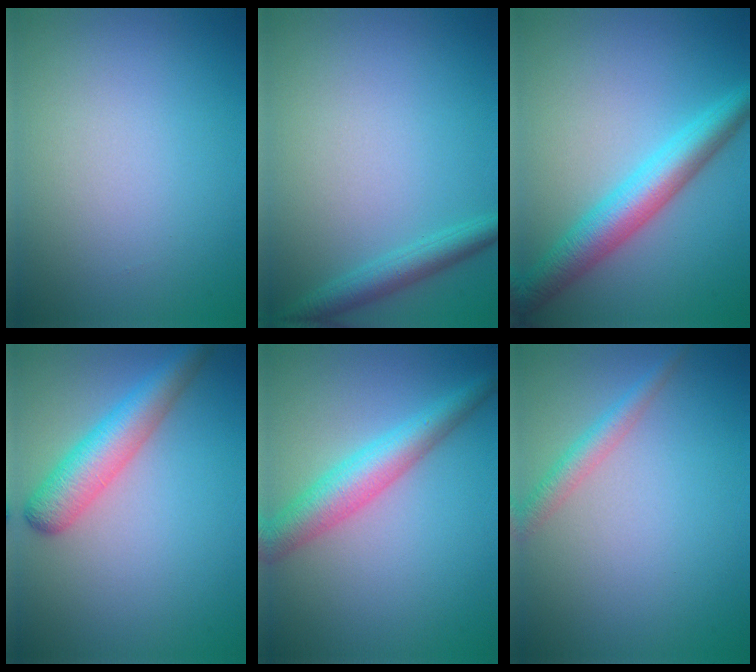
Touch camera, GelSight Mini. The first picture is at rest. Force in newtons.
{"total": 2.5, "press": 2.5, "slide": 0.1}
{"total": 5.6, "press": 5.6, "slide": 0.1}
{"total": 4.7, "press": 4.7, "slide": 0.2}
{"total": 4.6, "press": 4.6, "slide": 0.1}
{"total": 2.1, "press": 2.1, "slide": 0.0}